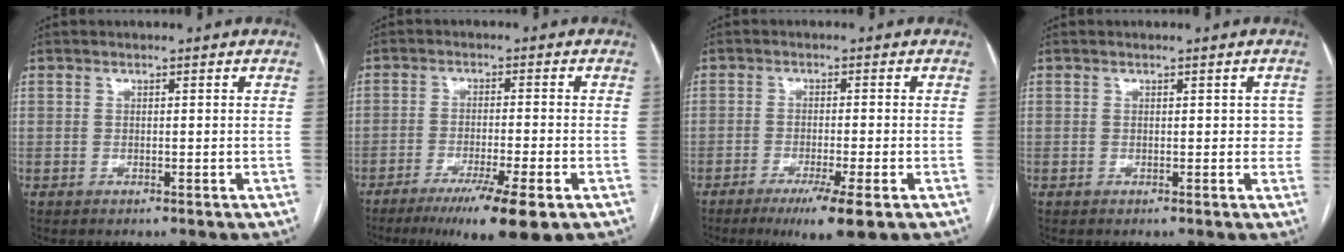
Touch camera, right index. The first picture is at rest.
{"total": 10.1, "force": [-6.2, 0.4, 8.0], "torque": [-0.126, -0.023, -0.097]}
{"total": 6.9, "force": [-4.0, 0.3, 5.7], "torque": [-0.092, -0.017, -0.061]}
{"total": 2.2, "force": [0.4, 1.4, 1.6], "torque": [-0.007, 0.011, 0.004]}